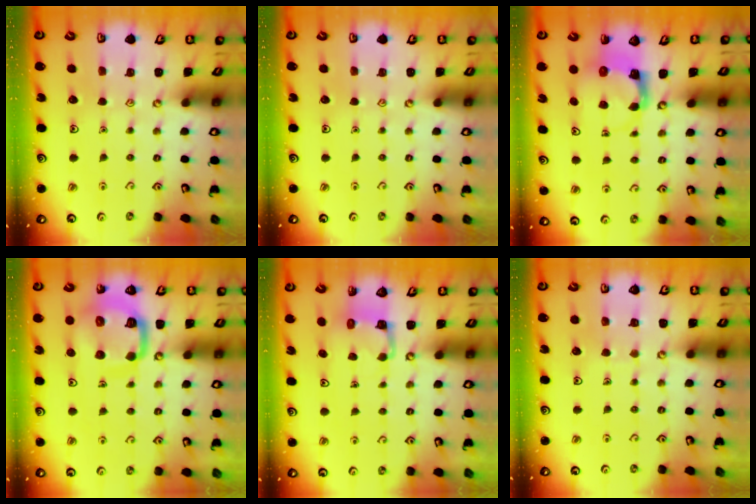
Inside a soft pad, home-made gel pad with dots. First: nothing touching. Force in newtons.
{"total": 0.0}
{"total": 3.8, "press": 3.8, "slide": 0.6}
{"total": 13.2, "press": 13.1, "slide": 1.6}
{"total": 4.2, "press": 4.2, "slide": 0.3}
{"total": 3.8, "press": 3.7, "slide": 0.2}